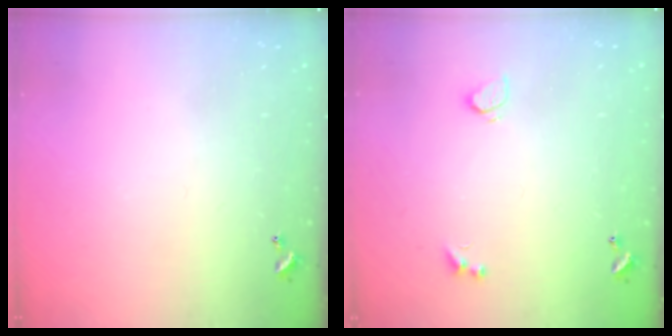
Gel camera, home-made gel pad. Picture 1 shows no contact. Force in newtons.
{"total": 2.1, "press": 1.8, "slide": 1.2}